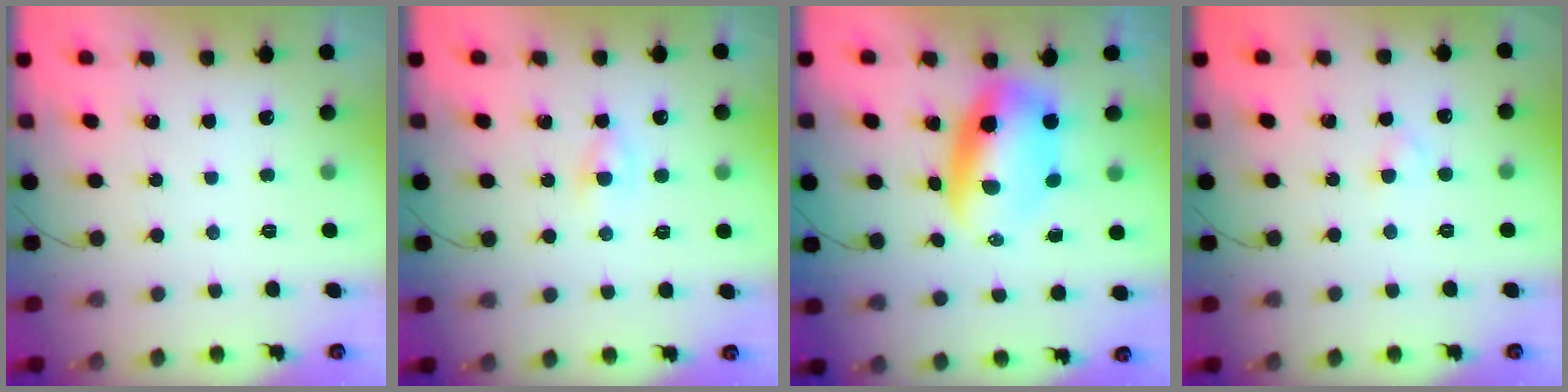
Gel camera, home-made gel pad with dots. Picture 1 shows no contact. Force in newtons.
{"total": 2.2, "press": 2.1, "slide": 0.9}
{"total": 8.8, "press": 8.4, "slide": 2.5}
{"total": 1.7, "press": 1.5, "slide": 0.9}